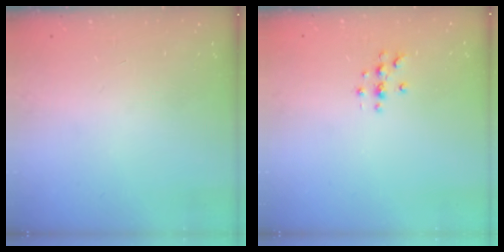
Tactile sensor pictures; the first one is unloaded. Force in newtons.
{"total": 3.7, "press": 3.7, "slide": 0.4}